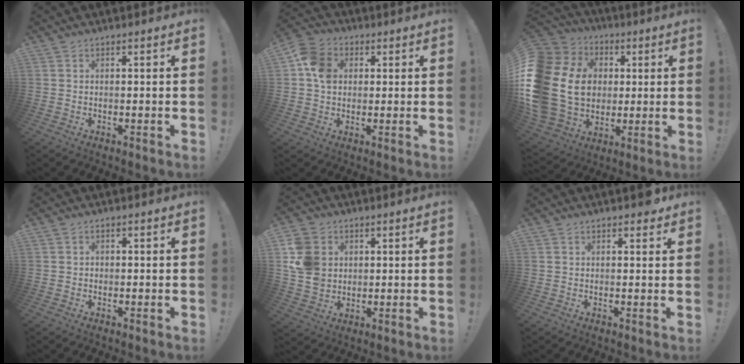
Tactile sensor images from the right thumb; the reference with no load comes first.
{"total": 9.1, "force": [1.3, 7.4, 5.2], "torque": [-0.083, 0.014, 0.030]}
{"total": 24.5, "force": [1.6, 19.4, 15.0], "torque": [-0.311, -0.002, 0.069]}
{"total": 1.0, "force": [-0.2, 0.9, 0.3], "torque": [-0.012, 0.005, -0.003]}
{"total": 11.7, "force": [2.5, 10.1, 5.3], "torque": [-0.101, -0.008, 0.050]}
{"total": 1.9, "force": [1.3, 0.9, 1.0], "torque": [0.009, -0.010, 0.018]}